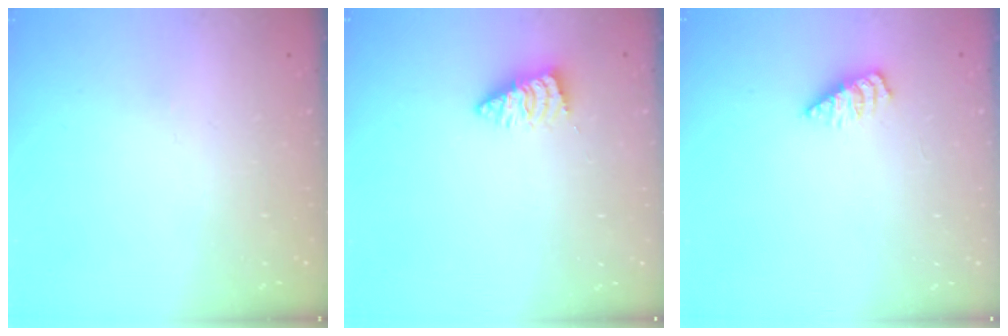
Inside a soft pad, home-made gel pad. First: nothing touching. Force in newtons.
{"total": 2.3, "press": 2.3, "slide": 0.1}
{"total": 2.5, "press": 2.5, "slide": 0.3}